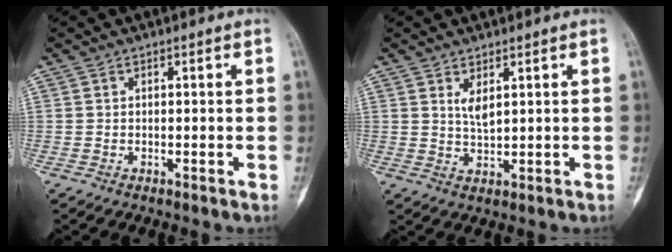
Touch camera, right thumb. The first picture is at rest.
{"total": 2.9, "force": [1.4, 0.8, 2.4], "torque": [-0.047, -0.017, 0.034]}